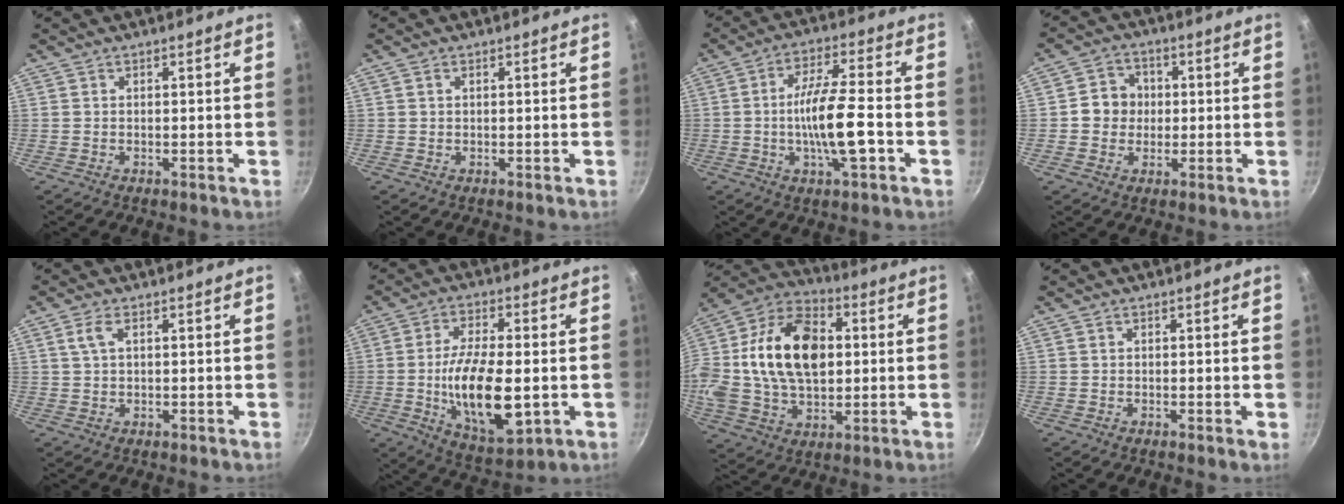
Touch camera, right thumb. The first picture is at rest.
{"total": 0.6, "force": [0.2, 0.4, 0.4], "torque": [-0.007, 0.003, 0.004]}
{"total": 11.8, "force": [-2.7, 3.0, 11.1], "torque": [-0.193, 0.021, -0.055]}
{"total": 6.3, "force": [0.1, 5.8, 2.5], "torque": [-0.008, 0.009, -0.010]}
{"total": 2.8, "force": [0.9, 1.2, 2.3], "torque": [-0.047, 0.006, 0.019]}
{"total": 16.5, "force": [-2.1, 6.9, 14.9], "torque": [-0.261, -0.001, -0.031]}
{"total": 25.0, "force": [2.8, 16.4, 18.7], "torque": [-0.341, 0.031, 0.037]}
{"total": 0.7, "force": [-0.1, -0.1, 0.7], "torque": [-0.009, -0.002, -0.004]}